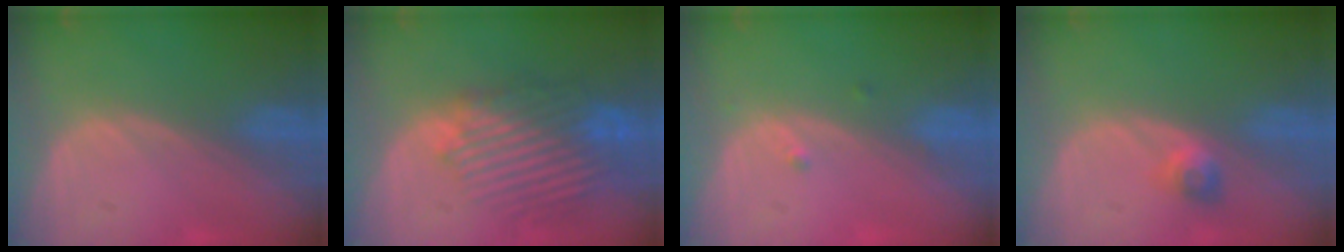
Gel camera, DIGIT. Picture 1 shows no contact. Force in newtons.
{"total": 10.3, "press": 9.3, "slide": 4.4}
{"total": 1.0, "press": 0.8, "slide": 0.6}
{"total": 2.5, "press": 2.2, "slide": 1.3}